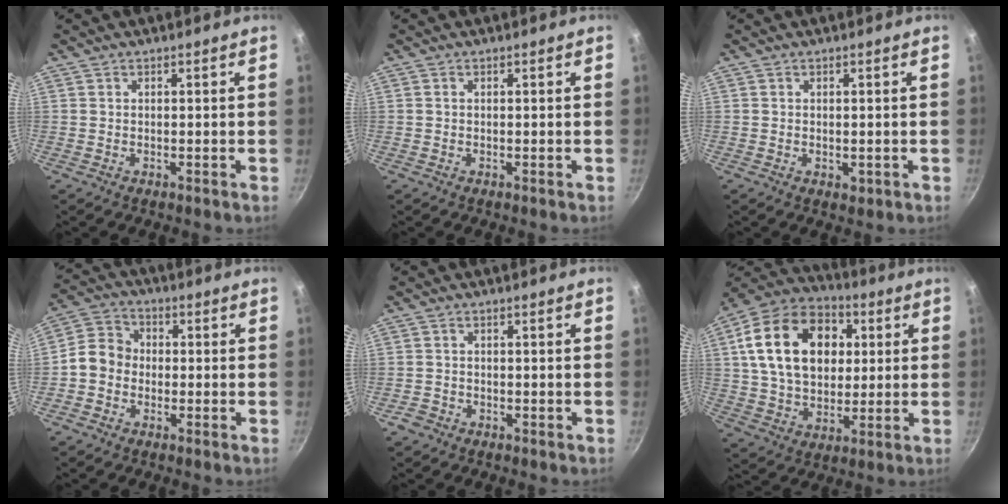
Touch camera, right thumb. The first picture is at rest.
{"total": 0.0}
{"total": 1.3, "force": [-0.3, 0.9, 0.9], "torque": [-0.012, -0.005, -0.002]}
{"total": 6.8, "force": [-1.3, 5.8, 3.3], "torque": [-0.035, 0.020, -0.045]}
{"total": 2.0, "force": [-1.3, 1.5, 0.4], "torque": [-0.007, 0.012, -0.020]}
{"total": 22.1, "force": [4.8, 15.6, 14.9], "torque": [-0.233, 0.013, 0.075]}